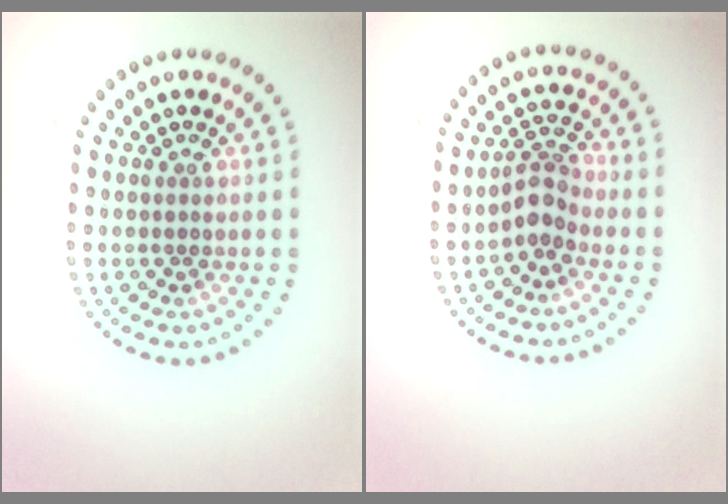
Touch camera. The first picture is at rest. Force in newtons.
{"total": 2.5, "press": 2.0, "slide": 1.6}